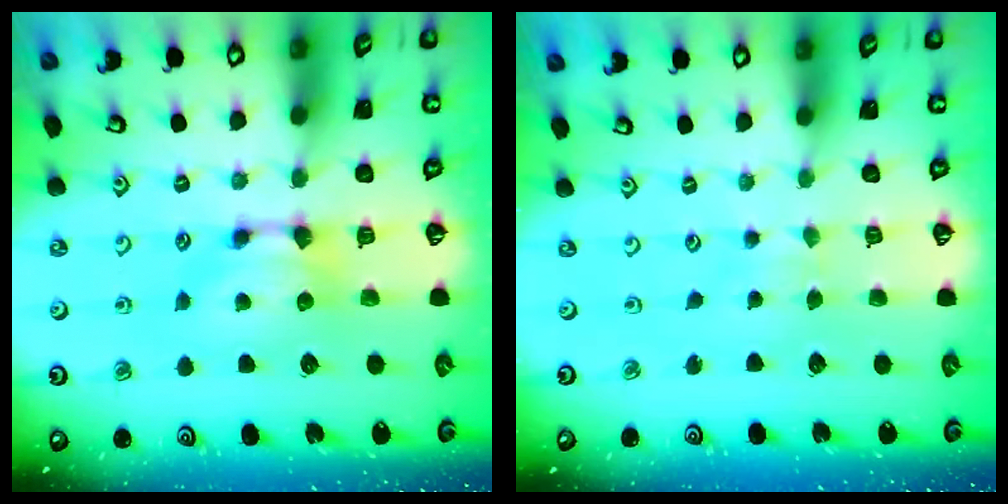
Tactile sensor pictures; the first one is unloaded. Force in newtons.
{"total": 3.3, "press": 3.3, "slide": 0.1}